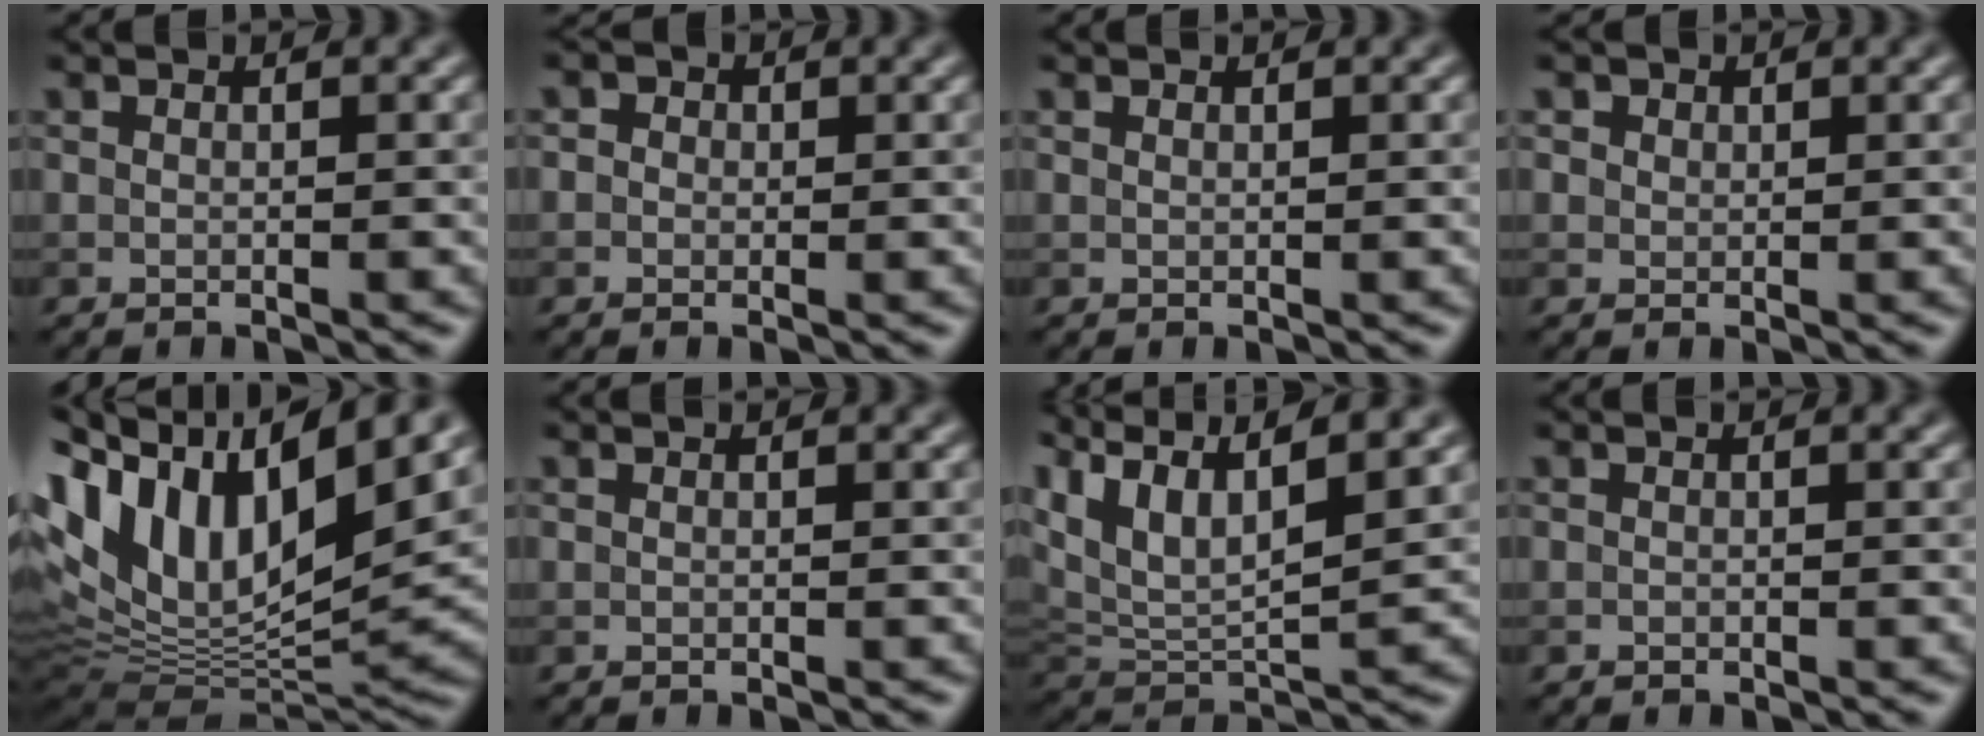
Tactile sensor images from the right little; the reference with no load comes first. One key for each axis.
{"total": 2.3, "fx": 0.9, "fy": 1.9, "fz": 1.0, "tx": 0.000, "ty": 0.012, "tz": -0.014}
{"total": 0.0}
{"total": 2.0, "fx": 1.1, "fy": 1.5, "fz": 0.7, "tx": -0.015, "ty": 0.005, "tz": 0.014}
{"total": 14.7, "fx": 5.8, "fy": 7.5, "fz": 11.3, "tx": -0.219, "ty": 0.018, "tz": 0.108}
{"total": 0.0}
{"total": 9.0, "fx": 5.7, "fy": 3.2, "fz": 6.2, "tx": -0.139, "ty": 0.021, "tz": 0.099}
{"total": 0.0}